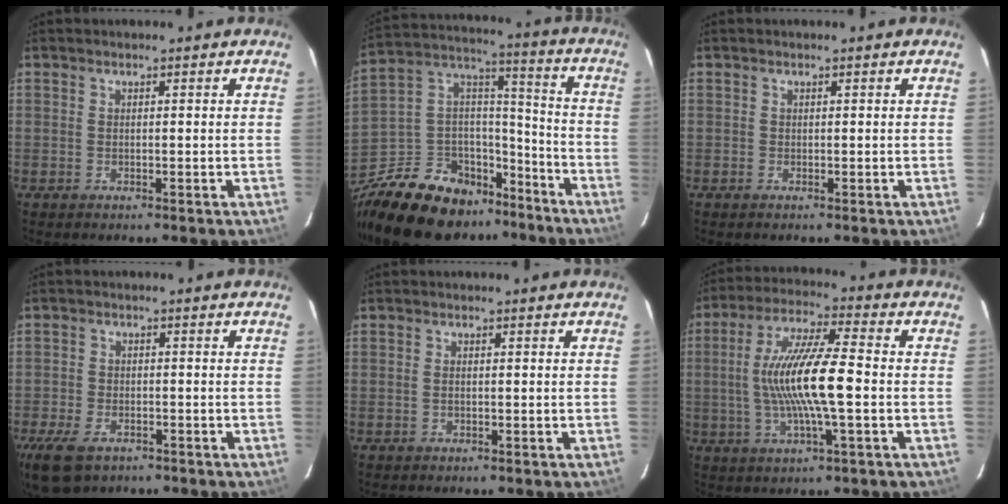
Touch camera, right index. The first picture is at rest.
{"total": 25.7, "force": [-19.0, 13.5, 10.8], "torque": [-0.247, 0.063, -0.292]}
{"total": 0.0}
{"total": 10.3, "force": [-6.2, 5.8, 5.7], "torque": [-0.150, -0.023, -0.110]}
{"total": 0.7, "force": [-0.1, 0.3, 0.6], "torque": [-0.013, 0.002, -0.003]}
{"total": 13.9, "force": [-1.2, 1.7, 13.8], "torque": [-0.260, 0.005, -0.024]}